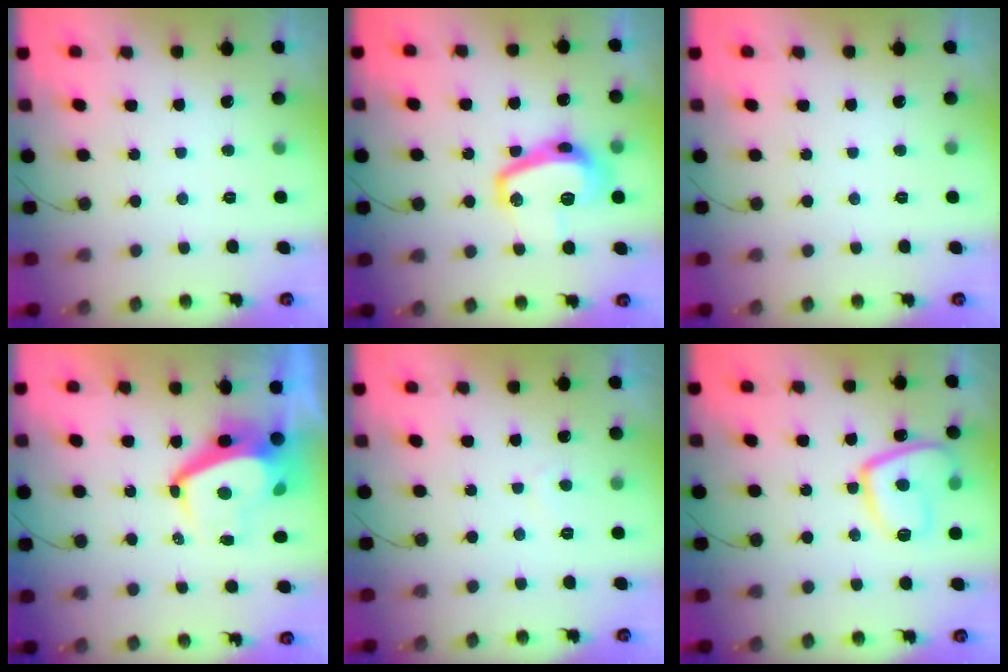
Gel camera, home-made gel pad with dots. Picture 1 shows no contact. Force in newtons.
{"total": 16.0, "press": 16.0, "slide": 0.4}
{"total": 0.0}
{"total": 6.6, "press": 6.6, "slide": 0.5}
{"total": 2.1, "press": 2.0, "slide": 0.6}
{"total": 12.2, "press": 12.1, "slide": 1.3}